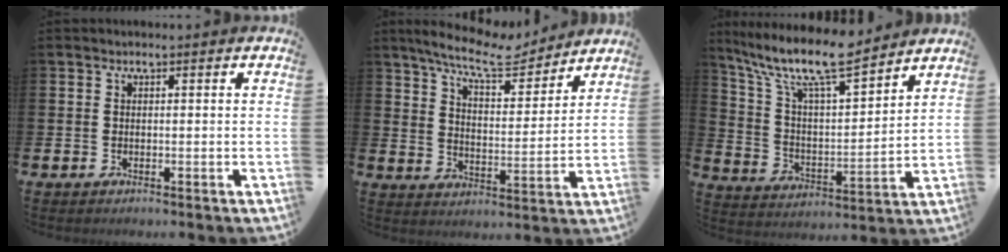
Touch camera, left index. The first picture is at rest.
{"total": 9.5, "force": [8.4, 1.7, 3.9], "torque": [-0.097, -0.046, 0.146]}
{"total": 11.5, "force": [9.9, 1.9, 5.4], "torque": [-0.139, -0.058, 0.172]}